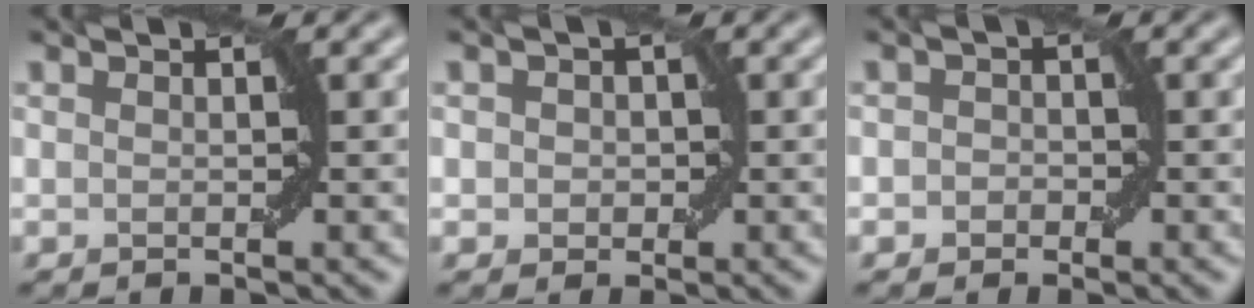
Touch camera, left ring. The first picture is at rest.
{"total": 1.6, "force": [0.0, 1.5, 0.7], "torque": [-0.003, 0.002, -0.004]}
{"total": 1.4, "force": [-0.3, 1.3, 0.5], "torque": [0.006, 0.001, -0.015]}